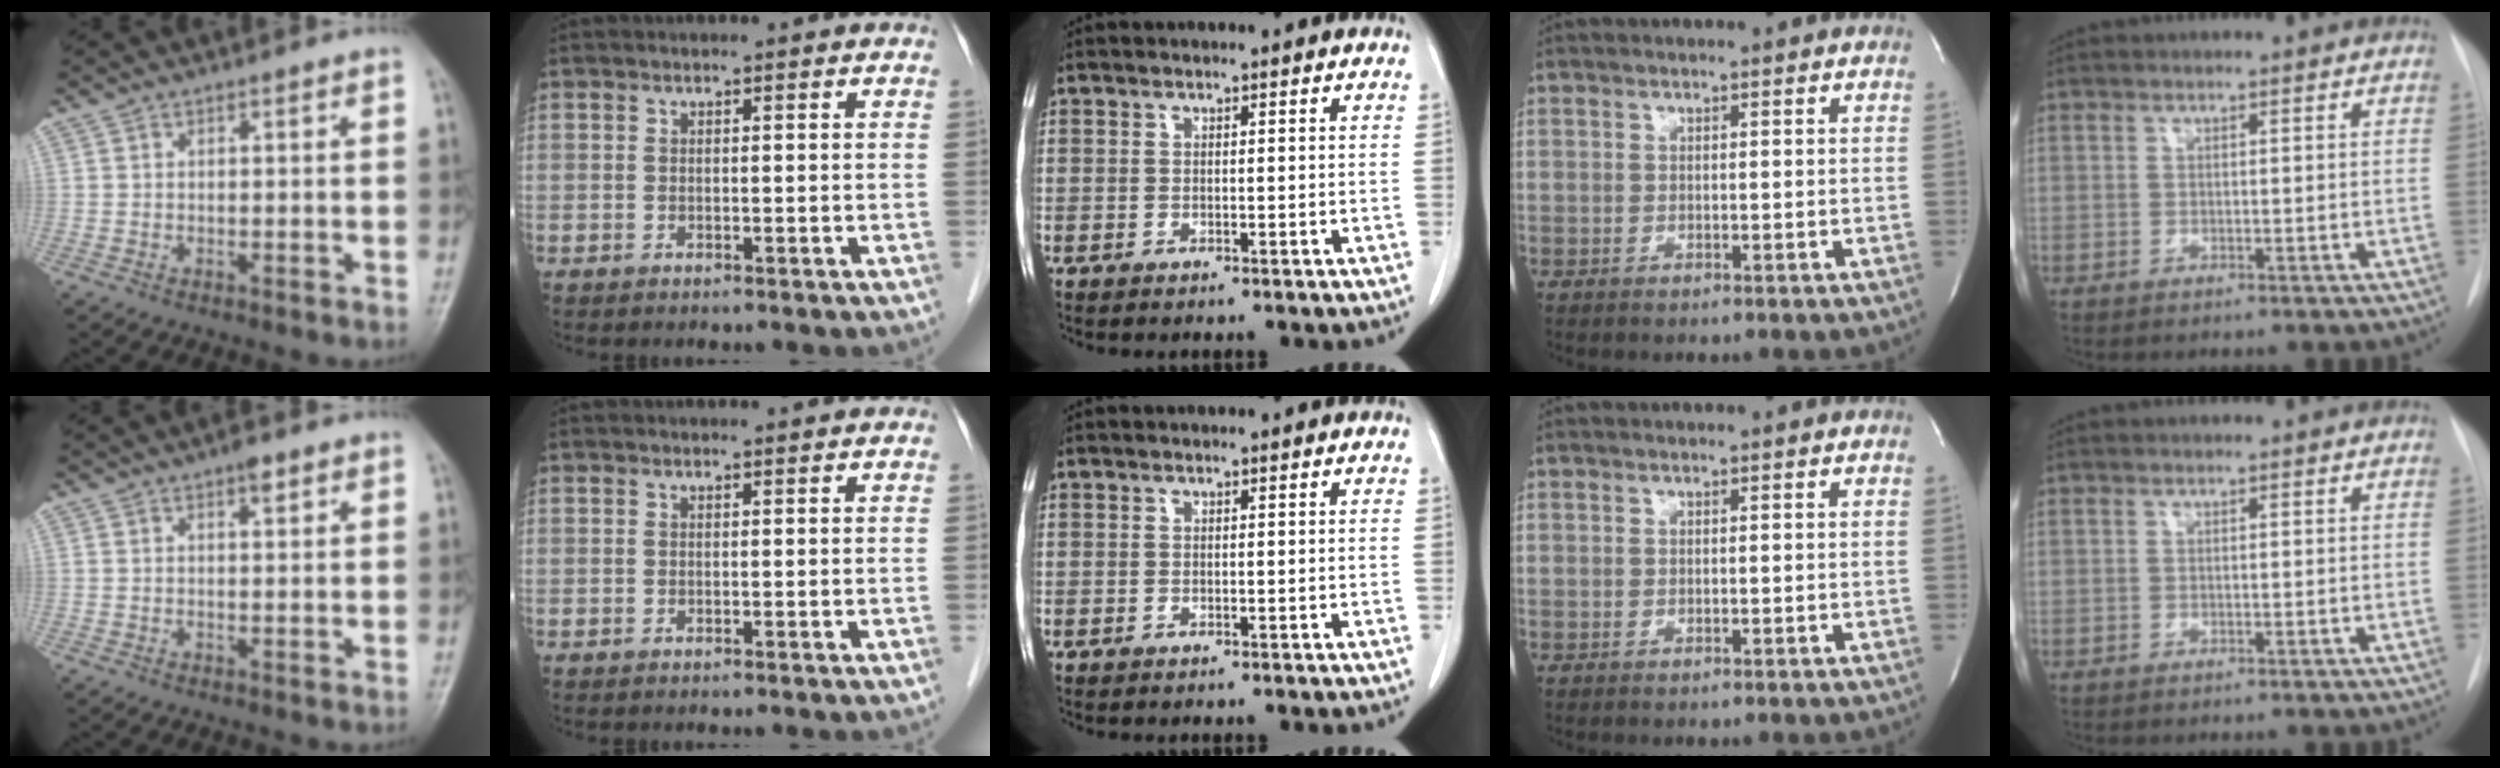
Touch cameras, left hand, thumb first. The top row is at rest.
{"thumb": {"total": 2.6, "force": [1.6, 0.8, 1.8], "torque": [-0.023, -0.005, 0.022]}, "index": {"total": 0.6, "force": [0.6, -0.1, 0.1], "torque": [-0.005, 0.001, 0.008]}}